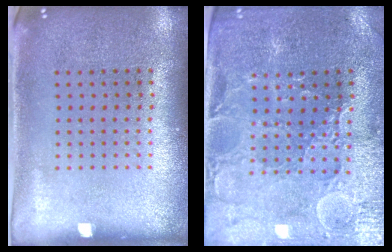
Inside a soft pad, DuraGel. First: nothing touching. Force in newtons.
{"total": 1.9, "press": 1.8, "slide": 0.5}